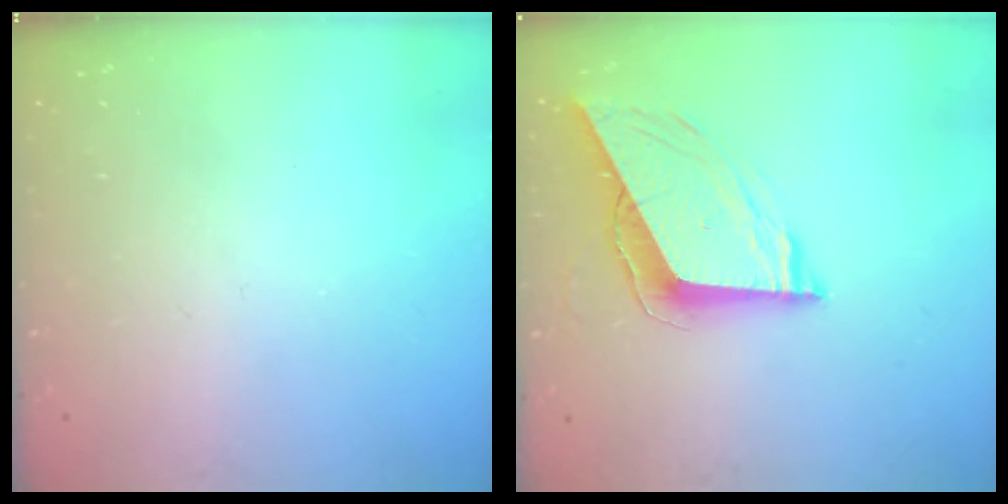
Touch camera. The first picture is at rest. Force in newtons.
{"total": 8.9, "press": 8.9, "slide": 1.2}